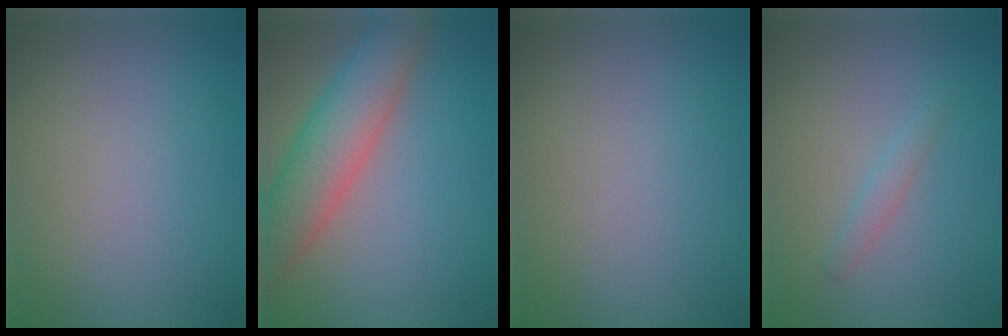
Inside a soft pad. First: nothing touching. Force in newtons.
{"total": 7.6, "press": 7.6, "slide": 0.5}
{"total": 0.0}
{"total": 1.2, "press": 1.2, "slide": 0.0}